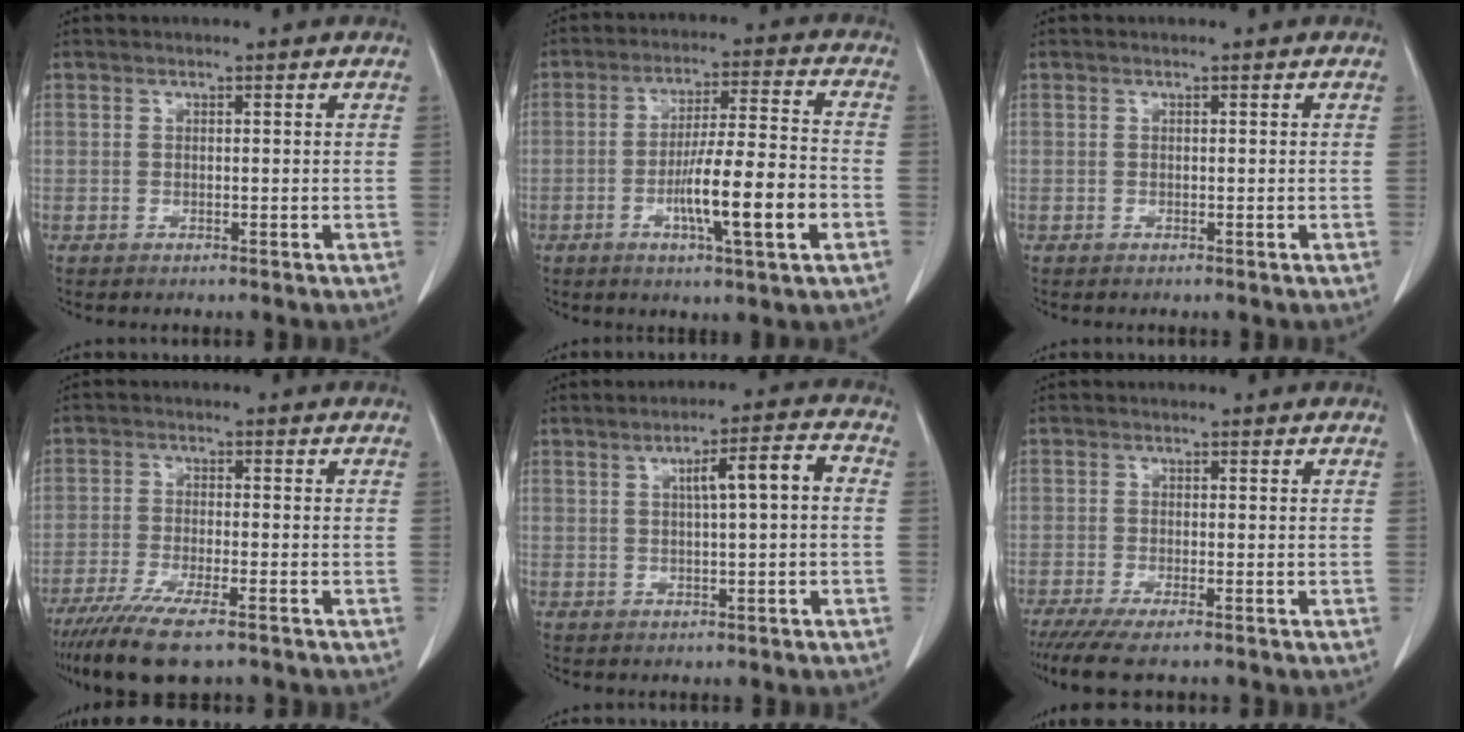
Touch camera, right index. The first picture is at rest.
{"total": 12.9, "force": [-4.1, 1.0, 12.2], "torque": [-0.204, 0.000, -0.065]}
{"total": 0.0}
{"total": 11.0, "force": [-7.7, 2.5, 7.4], "torque": [-0.128, -0.024, -0.124]}
{"total": 6.8, "force": [0.9, 1.3, 6.6], "torque": [-0.105, 0.023, 0.017]}
{"total": 6.1, "force": [-4.2, 1.4, 4.2], "torque": [-0.072, -0.015, -0.065]}